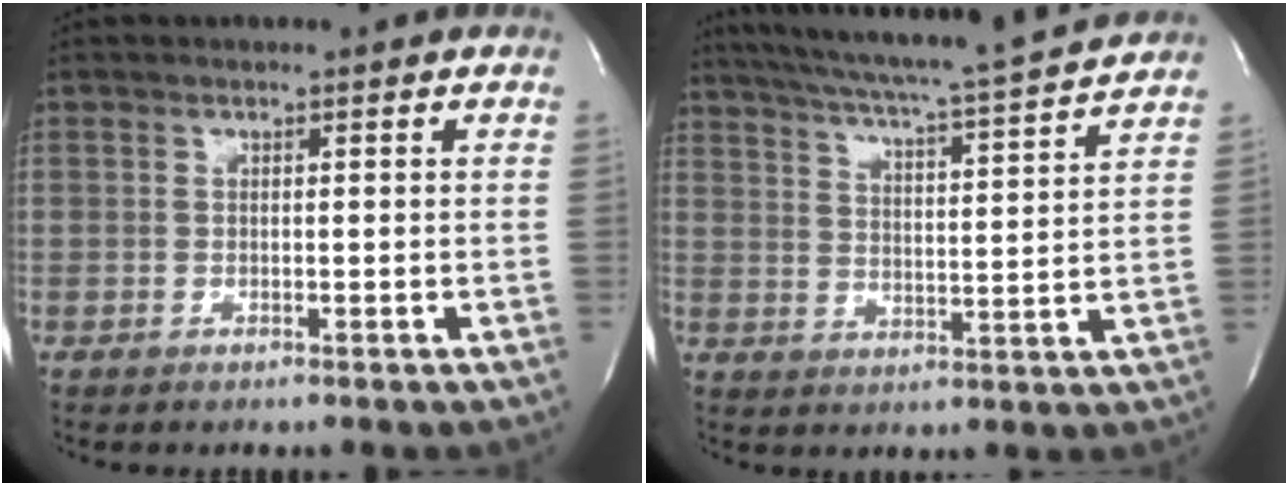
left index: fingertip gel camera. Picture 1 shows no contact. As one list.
[{"total": 17.1, "force": [15.4, -0.5, 7.4], "torque": [-0.133, -0.020, 0.218]}]